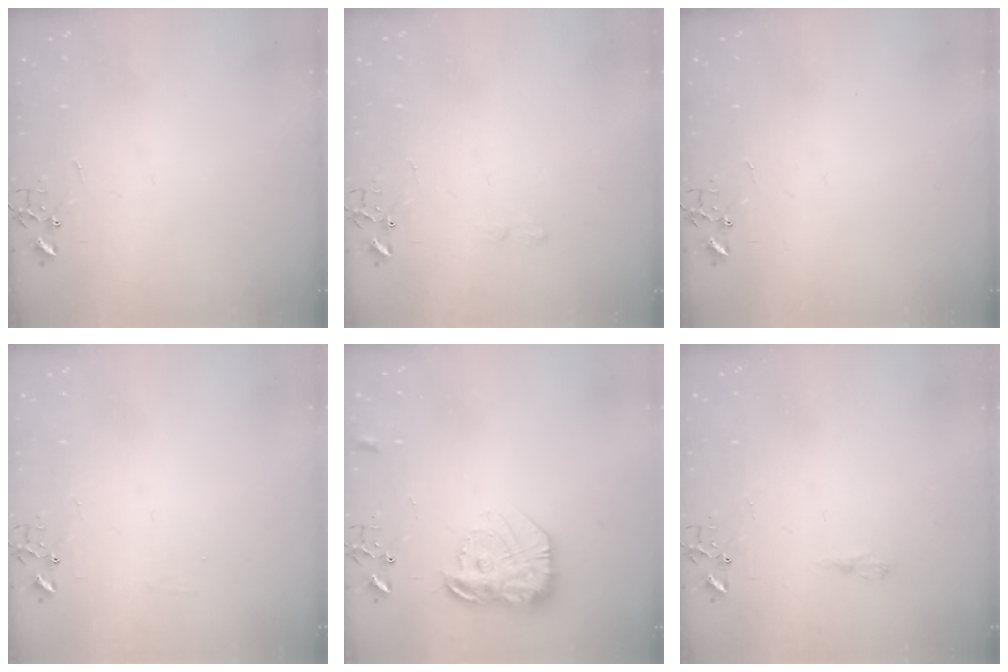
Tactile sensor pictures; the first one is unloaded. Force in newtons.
{"total": 4.6, "press": 4.6, "slide": 0.7}
{"total": 0.0}
{"total": 4.6, "press": 4.6, "slide": 0.7}
{"total": 18.3, "press": 18.2, "slide": 1.3}
{"total": 6.5, "press": 6.5, "slide": 0.6}